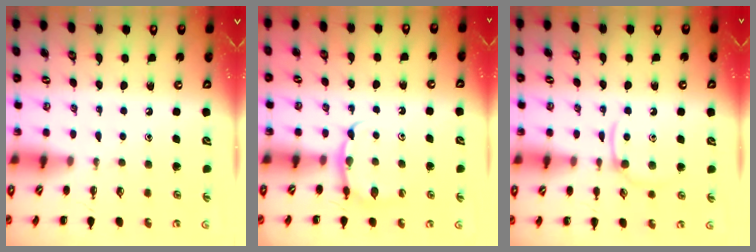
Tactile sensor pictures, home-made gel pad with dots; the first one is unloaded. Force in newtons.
{"total": 5.4, "press": 5.4, "slide": 0.4}
{"total": 4.6, "press": 4.4, "slide": 1.4}